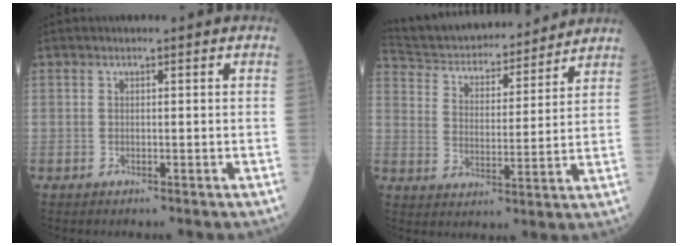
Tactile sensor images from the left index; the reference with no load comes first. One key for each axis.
{"total": 18.6, "fx": 17.2, "fy": 4.3, "fz": 5.6, "tx": -0.099, "ty": 0.015, "tz": 0.265}